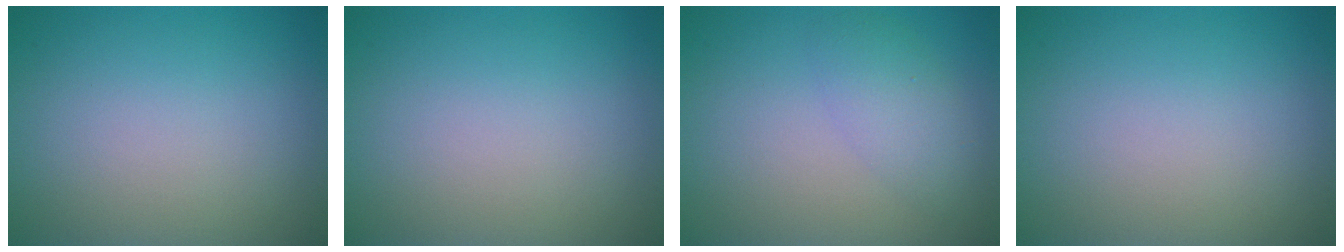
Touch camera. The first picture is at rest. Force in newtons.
{"total": 0.0}
{"total": 2.7, "press": 2.7, "slide": 0.1}
{"total": 0.0}